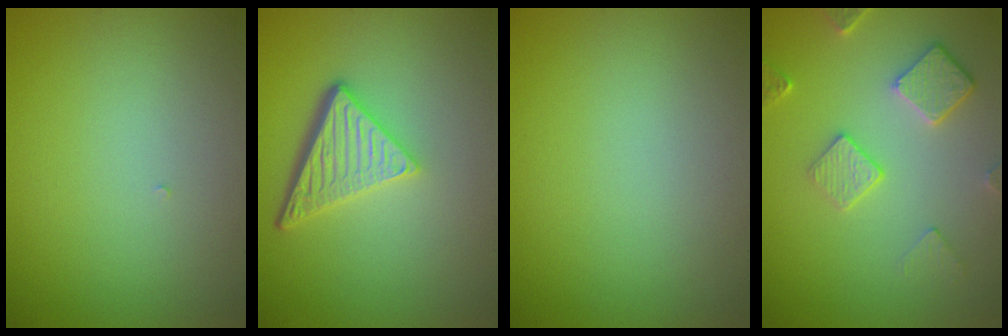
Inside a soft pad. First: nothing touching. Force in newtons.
{"total": 4.8, "press": 3.4, "slide": 3.4}
{"total": 0.0}
{"total": 3.6, "press": 3.0, "slide": 2.0}